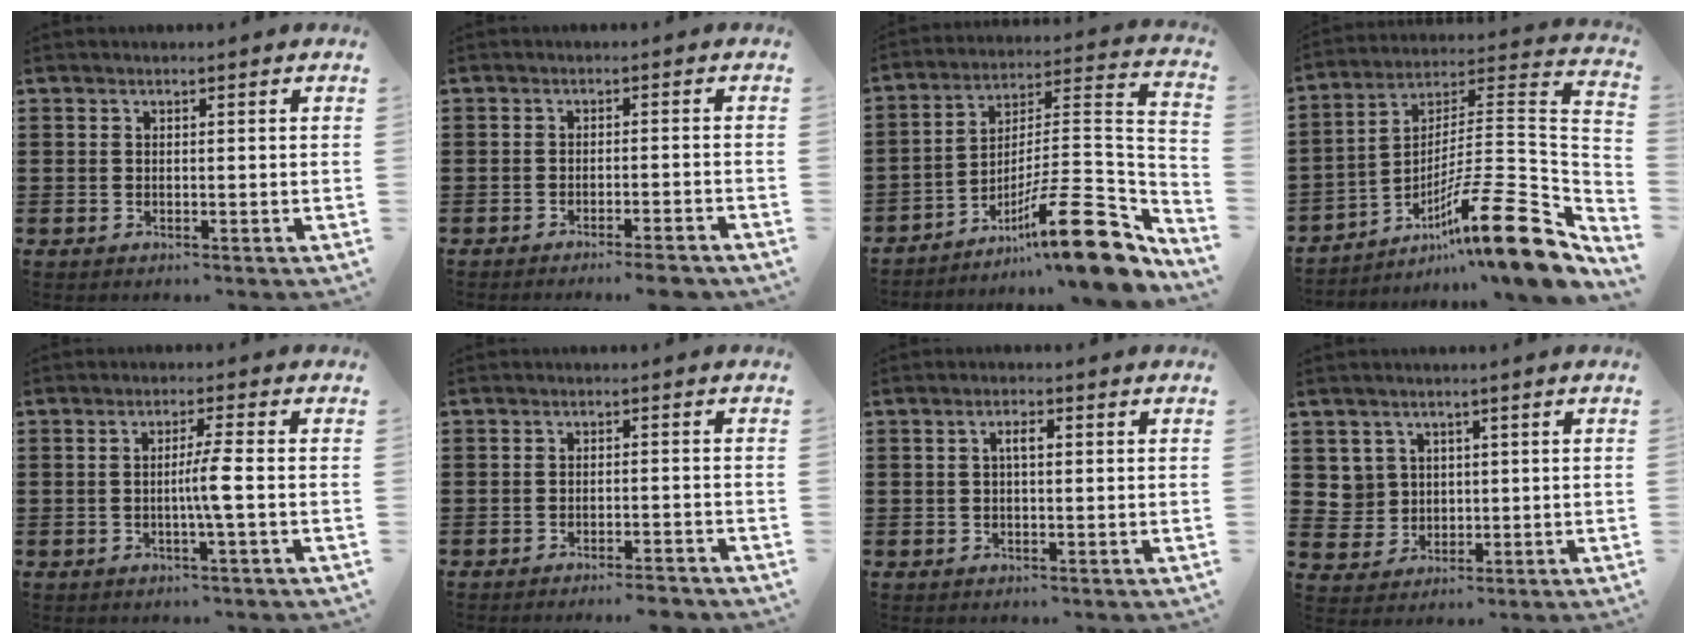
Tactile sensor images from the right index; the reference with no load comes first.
{"total": 3.0, "force": [-2.7, -0.3, 1.4], "torque": [-0.025, -0.004, -0.052]}
{"total": 16.5, "force": [-9.4, 3.6, 13.1], "torque": [-0.183, 0.015, -0.158]}
{"total": 16.7, "force": [-8.9, 2.2, 14.0], "torque": [-0.204, -0.001, -0.154]}
{"total": 4.0, "force": [-0.7, -0.5, 3.9], "torque": [-0.069, -0.006, -0.017]}
{"total": 2.6, "force": [-2.5, -0.4, 0.7], "torque": [-0.016, -0.004, -0.051]}
{"total": 2.1, "force": [0.1, 0.7, 2.0], "torque": [-0.037, 0.004, -0.001]}
{"total": 4.0, "force": [1.3, 3.8, 0.5], "torque": [-0.030, 0.013, 0.023]}